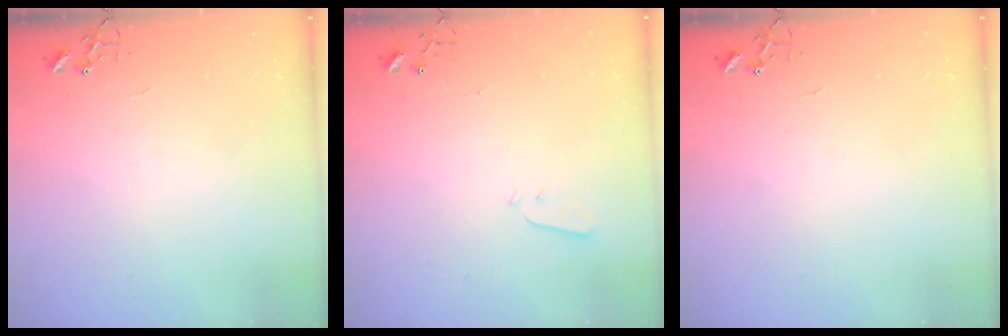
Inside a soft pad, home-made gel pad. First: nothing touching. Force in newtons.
{"total": 3.1, "press": 3.0, "slide": 0.9}
{"total": 0.0}